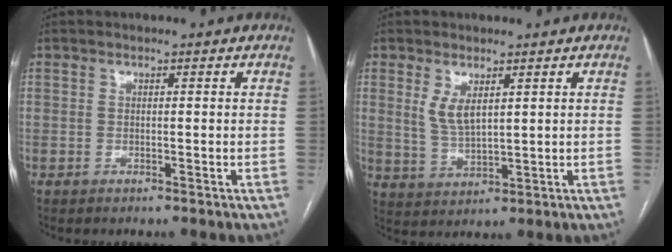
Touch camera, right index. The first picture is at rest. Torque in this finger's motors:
{"motor_torque": [0.14, 0.07, 0.12, 0.04]}